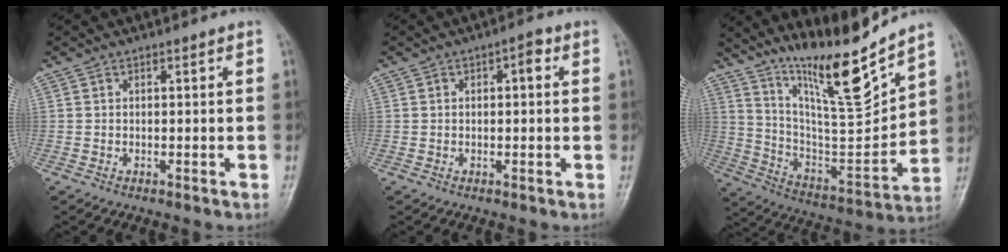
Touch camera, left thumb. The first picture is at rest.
{"total": 2.6, "force": [0.6, 1.3, 2.2], "torque": [-0.024, 0.011, 0.002]}
{"total": 17.6, "force": [13.9, 1.7, 10.7], "torque": [-0.151, -0.098, 0.256]}